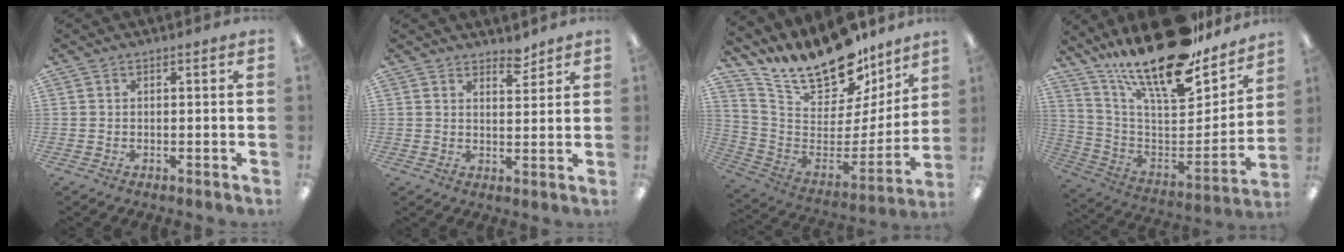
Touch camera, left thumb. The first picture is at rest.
{"total": 4.0, "force": [3.6, 1.4, 0.9], "torque": [0.000, -0.025, 0.062]}
{"total": 21.3, "force": [17.9, 7.4, 8.8], "torque": [-0.152, -0.139, 0.312]}
{"total": 24.0, "force": [17.7, 8.2, 14.0], "torque": [-0.214, -0.123, 0.302]}